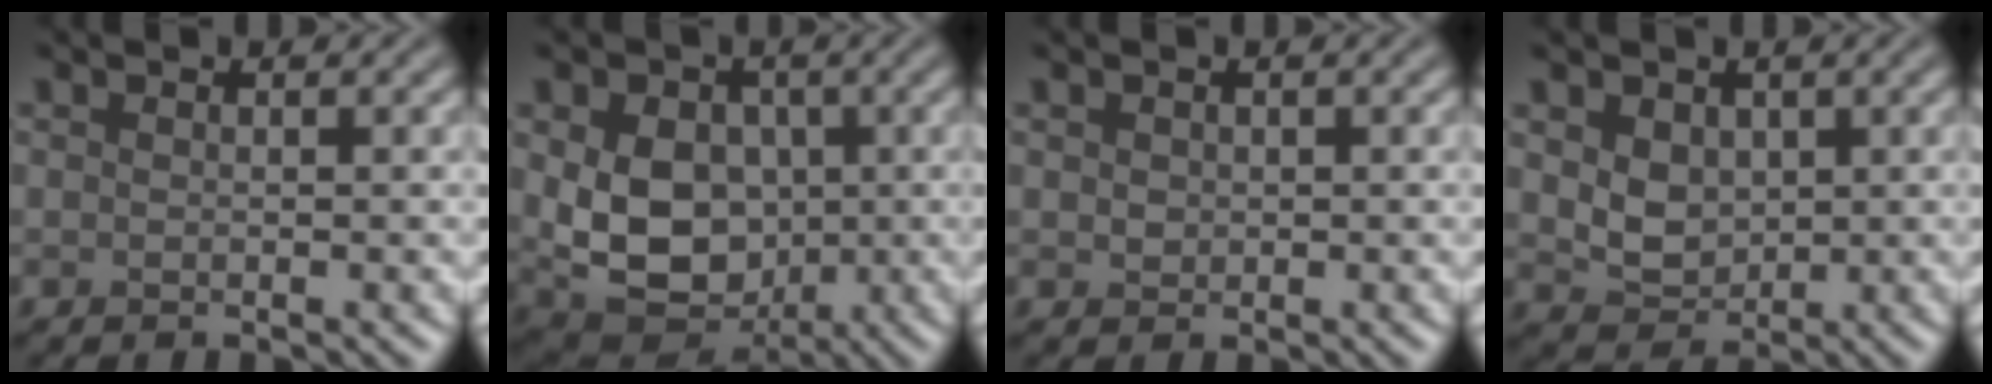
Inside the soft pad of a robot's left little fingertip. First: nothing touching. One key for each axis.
{"total": 8.2, "fx": 0.1, "fy": 6.1, "fz": 5.5, "tx": -0.100, "ty": -0.015, "tz": 0.000}
{"total": 0.9, "fx": 0.3, "fy": 0.8, "fz": 0.3, "tx": -0.005, "ty": -0.002, "tz": 0.006}
{"total": 3.0, "fx": 0.8, "fy": 2.4, "fz": 1.7, "tx": -0.037, "ty": -0.007, "tz": 0.018}